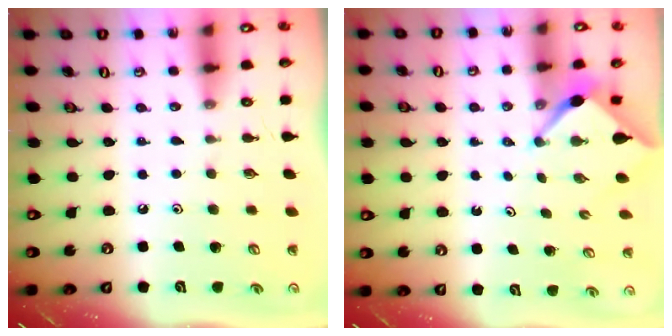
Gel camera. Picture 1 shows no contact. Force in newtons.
{"total": 2.5, "press": 2.4, "slide": 0.3}